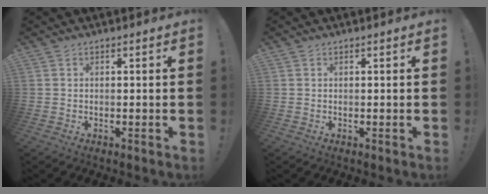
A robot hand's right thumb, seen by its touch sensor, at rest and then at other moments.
{"total": 0.0}